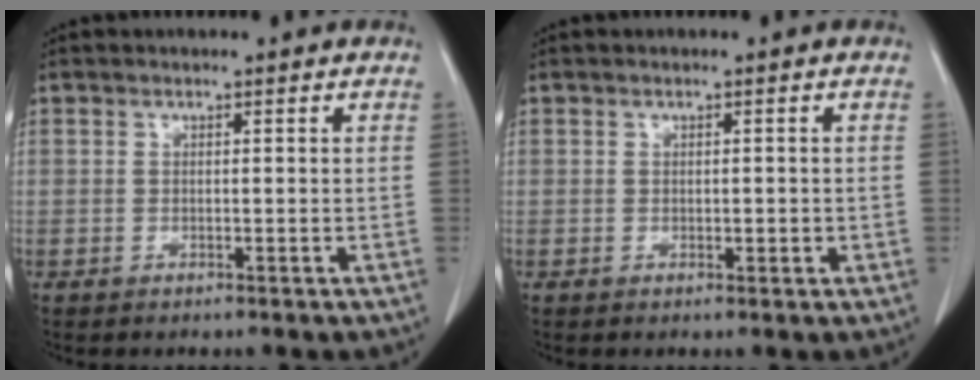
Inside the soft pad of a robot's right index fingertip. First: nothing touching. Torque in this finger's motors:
{"motor_torque": [0.10, 0.16, 0.08, 0.08]}